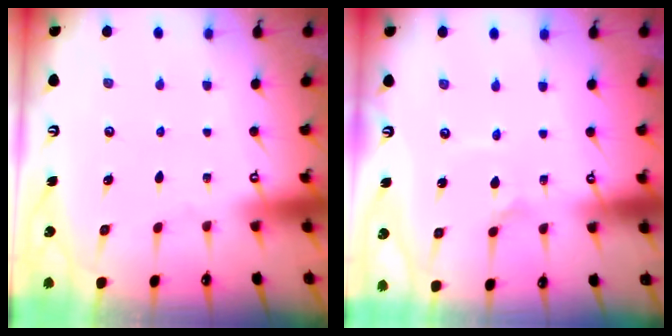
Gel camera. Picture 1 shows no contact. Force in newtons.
{"total": 1.8, "press": 1.8, "slide": 0.1}